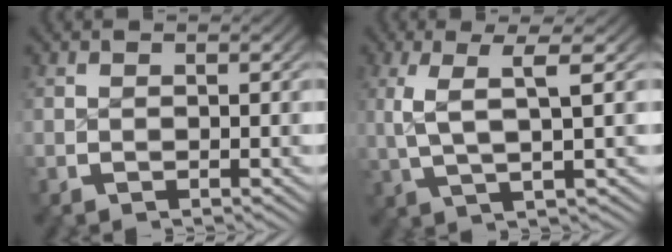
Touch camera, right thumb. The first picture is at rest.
{"total": 5.9, "force": [1.5, 2.0, 5.4], "torque": [-0.110, 0.001, 0.030]}